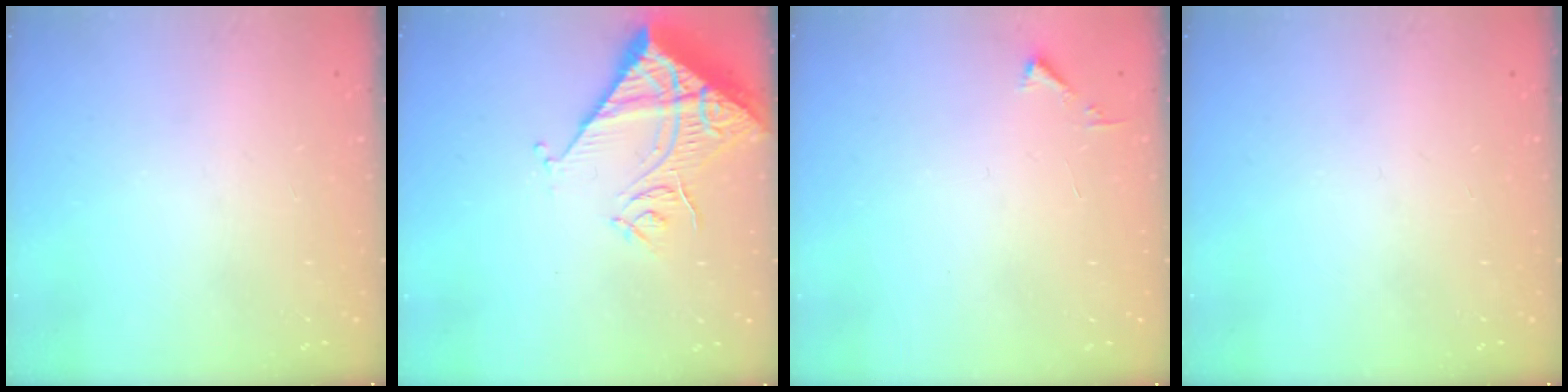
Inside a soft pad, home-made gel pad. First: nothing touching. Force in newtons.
{"total": 13.2, "press": 13.1, "slide": 1.7}
{"total": 3.1, "press": 3.1, "slide": 0.4}
{"total": 0.0}